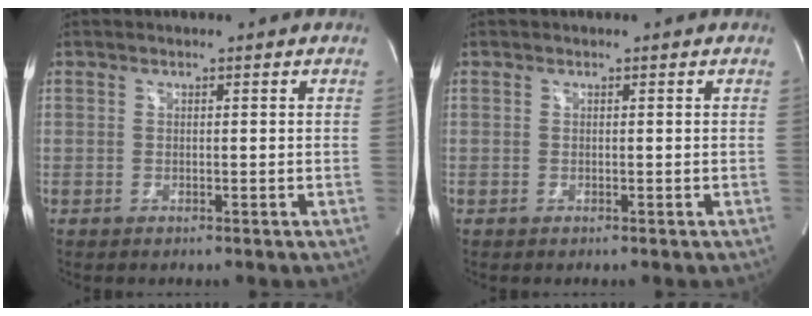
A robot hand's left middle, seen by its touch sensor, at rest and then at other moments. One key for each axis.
{"total": 0.0}